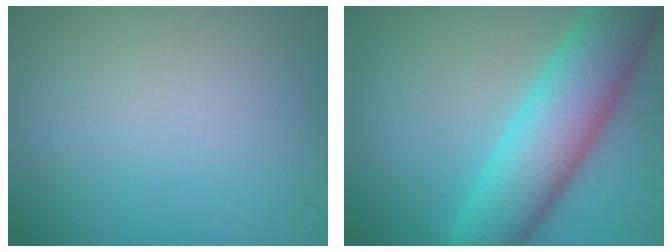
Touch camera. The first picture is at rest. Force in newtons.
{"total": 9.6, "press": 9.5, "slide": 0.4}